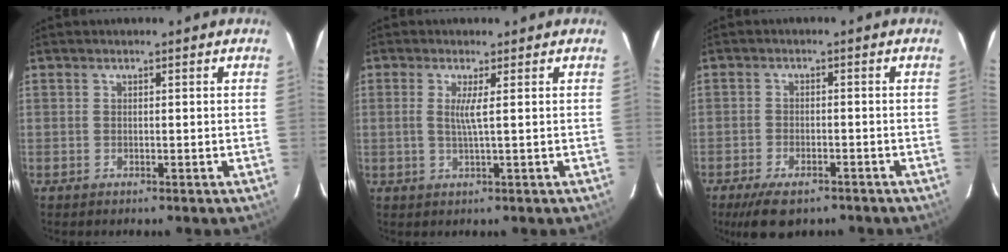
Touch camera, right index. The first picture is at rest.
{"total": 2.6, "force": [0.5, -0.5, 2.5], "torque": [-0.050, -0.004, 0.007]}
{"total": 7.9, "force": [-5.7, 3.3, 4.3], "torque": [-0.101, -0.015, -0.093]}